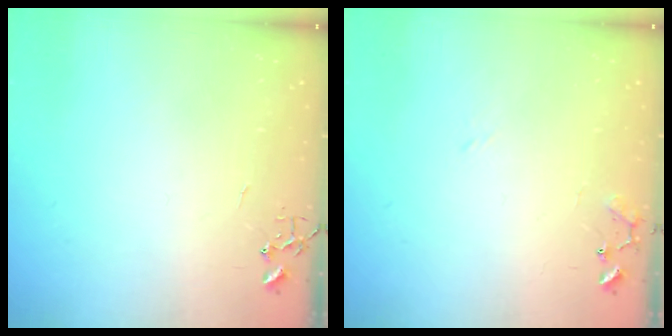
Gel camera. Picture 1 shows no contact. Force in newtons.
{"total": 9.5, "press": 9.5, "slide": 0.7}